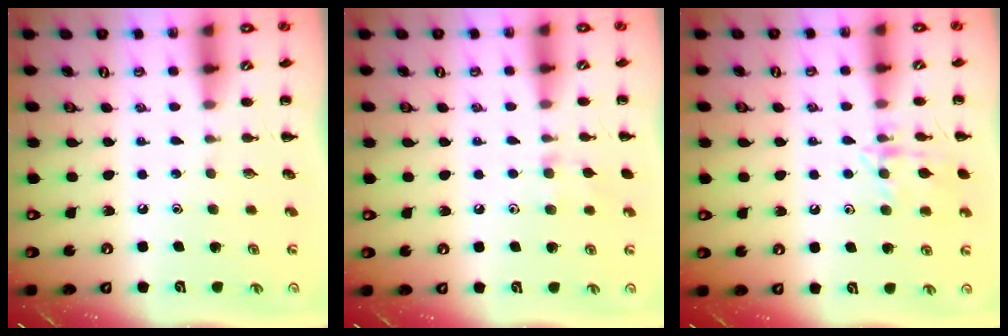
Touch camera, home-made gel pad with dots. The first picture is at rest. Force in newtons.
{"total": 6.5, "press": 6.2, "slide": 2.0}
{"total": 11.4, "press": 11.4, "slide": 0.7}